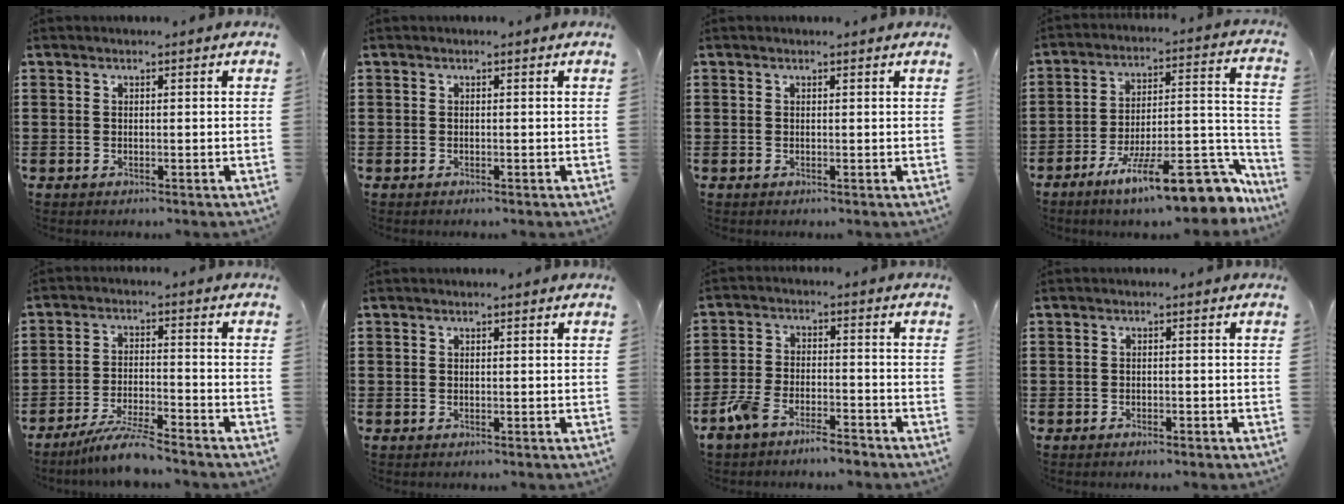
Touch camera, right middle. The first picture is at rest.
{"total": 0.0}
{"total": 0.0}
{"total": 16.4, "force": [-11.3, 3.2, 11.5], "torque": [-0.150, 0.036, -0.187]}
{"total": 6.2, "force": [-5.5, 0.1, 2.9], "torque": [-0.059, -0.012, -0.103]}
{"total": 0.0}
{"total": 5.7, "force": [-5.1, 1.4, 2.2], "torque": [-0.064, 0.003, -0.106]}
{"total": 0.9, "force": [-0.8, 0.2, 0.3], "torque": [-0.009, -0.002, -0.016]}